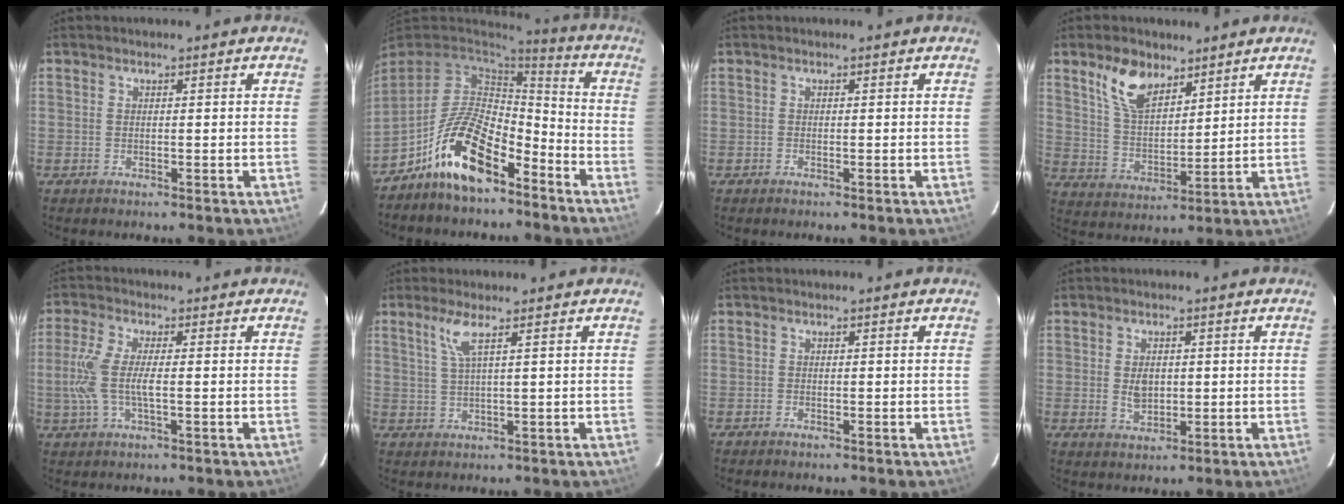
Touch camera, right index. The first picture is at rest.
{"total": 15.4, "force": [-9.4, 6.6, 10.2], "torque": [-0.203, 0.011, -0.169]}
{"total": 0.0}
{"total": 10.0, "force": [6.4, 5.2, 5.8], "torque": [-0.110, 0.012, 0.127]}
{"total": 7.8, "force": [-0.7, 2.3, 7.4], "torque": [-0.165, -0.001, -0.013]}
{"total": 3.5, "force": [1.8, -0.3, 3.0], "torque": [-0.063, -0.002, 0.042]}
{"total": 0.5, "force": [-0.4, 0.2, 0.1], "torque": [-0.003, 0.000, -0.011]}
{"total": 4.2, "force": [0.0, 2.9, 3.0], "torque": [-0.054, -0.002, 0.005]}